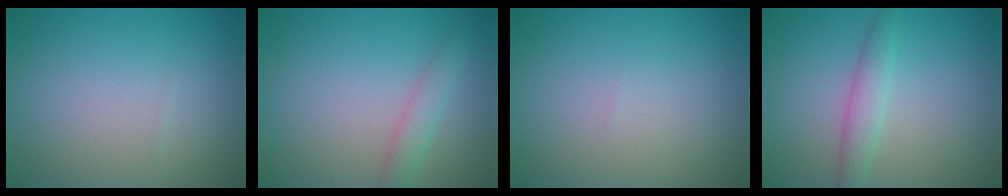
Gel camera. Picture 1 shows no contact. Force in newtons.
{"total": 1.9, "press": 1.9, "slide": 0.2}
{"total": 0.0}
{"total": 2.2, "press": 2.2, "slide": 0.0}